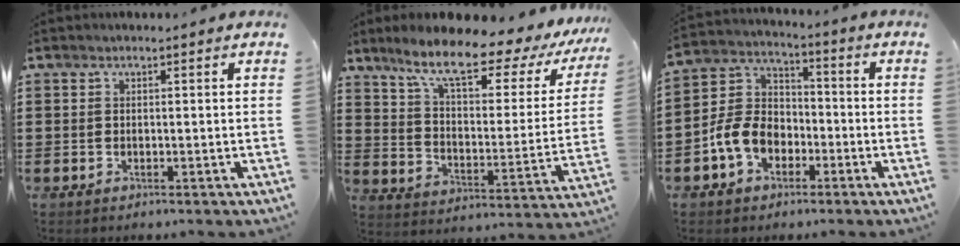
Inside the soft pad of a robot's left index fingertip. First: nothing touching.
{"total": 10.8, "force": [8.0, 2.2, 6.9], "torque": [-0.140, -0.047, 0.127]}
{"total": 8.2, "force": [-3.5, 6.0, 4.3], "torque": [-0.122, 0.010, -0.075]}